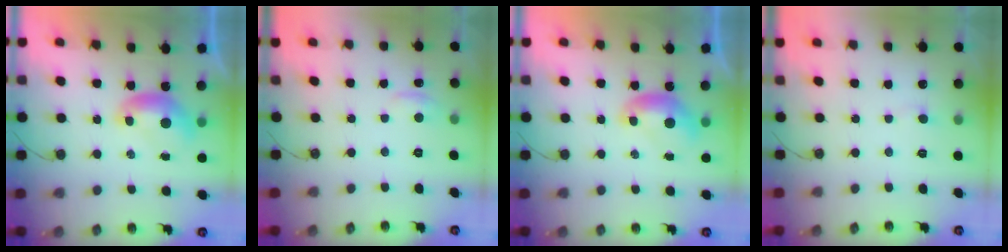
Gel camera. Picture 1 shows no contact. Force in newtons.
{"total": 1.3, "press": 1.0, "slide": 0.7}
{"total": 0.0}
{"total": 0.7, "press": 0.6, "slide": 0.4}